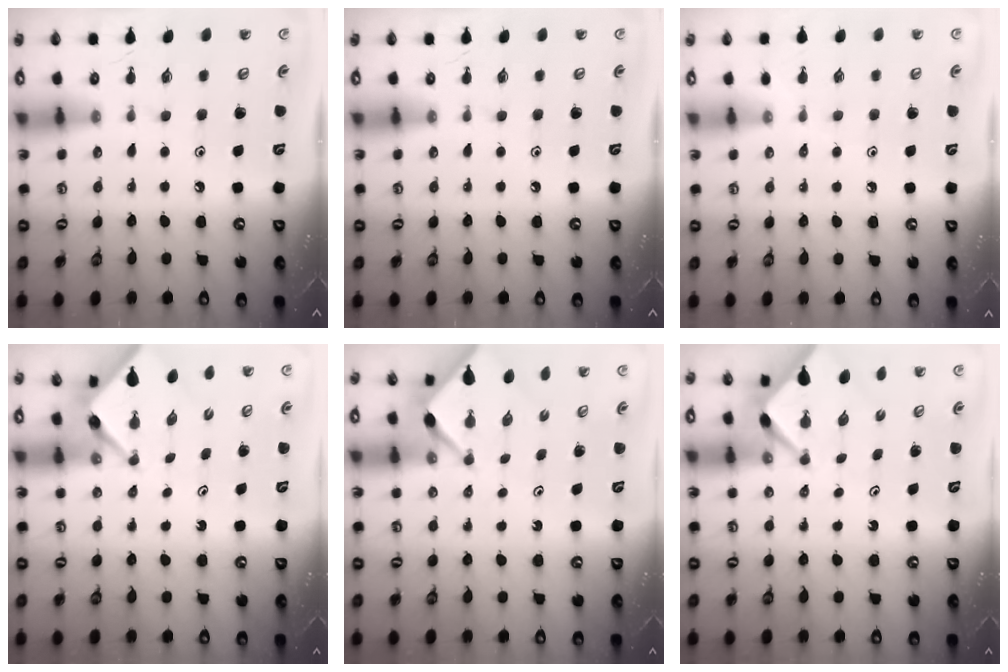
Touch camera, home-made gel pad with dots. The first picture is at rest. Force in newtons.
{"total": 0.0}
{"total": 2.8, "press": 2.8, "slide": 0.4}
{"total": 3.1, "press": 3.1, "slide": 0.3}
{"total": 2.3, "press": 2.3, "slide": 0.3}
{"total": 2.6, "press": 2.6, "slide": 0.4}